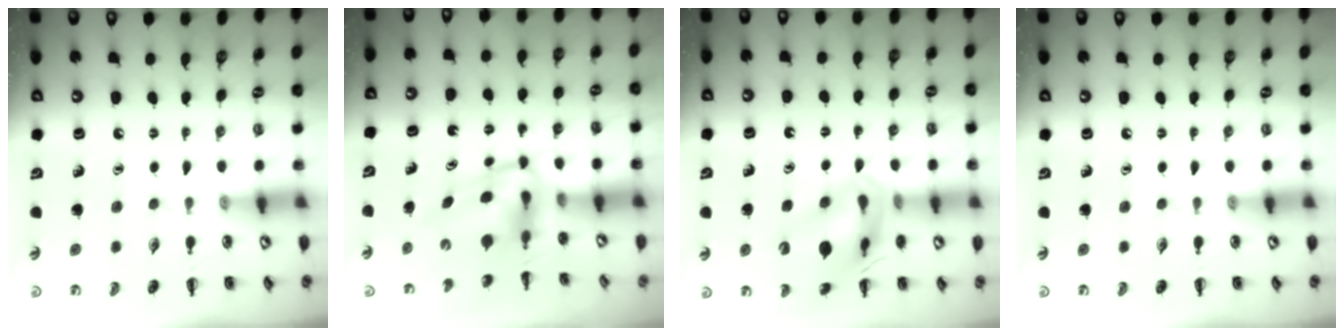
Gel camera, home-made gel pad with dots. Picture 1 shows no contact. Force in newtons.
{"total": 5.0, "press": 4.9, "slide": 1.1}
{"total": 15.1, "press": 14.9, "slide": 2.7}
{"total": 0.0}